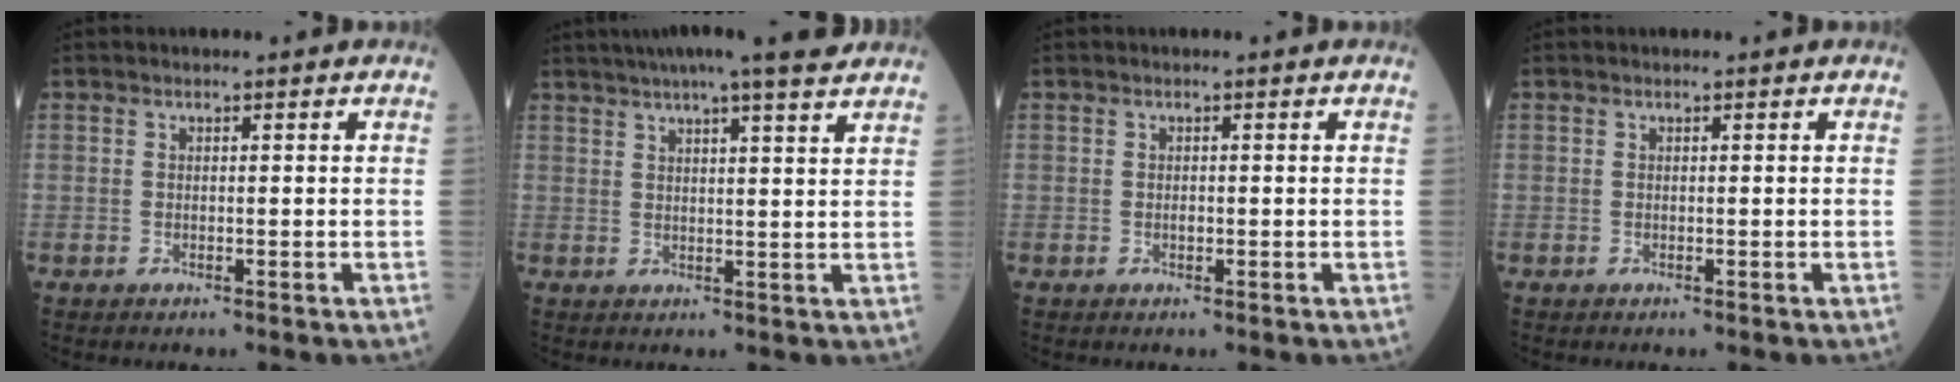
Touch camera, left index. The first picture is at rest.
{"total": 14.3, "force": [12.1, 0.9, 7.6], "torque": [-0.127, 0.026, 0.167]}
{"total": 0.7, "force": [-0.1, 0.4, 0.5], "torque": [-0.012, 0.001, 0.000]}
{"total": 0.0}